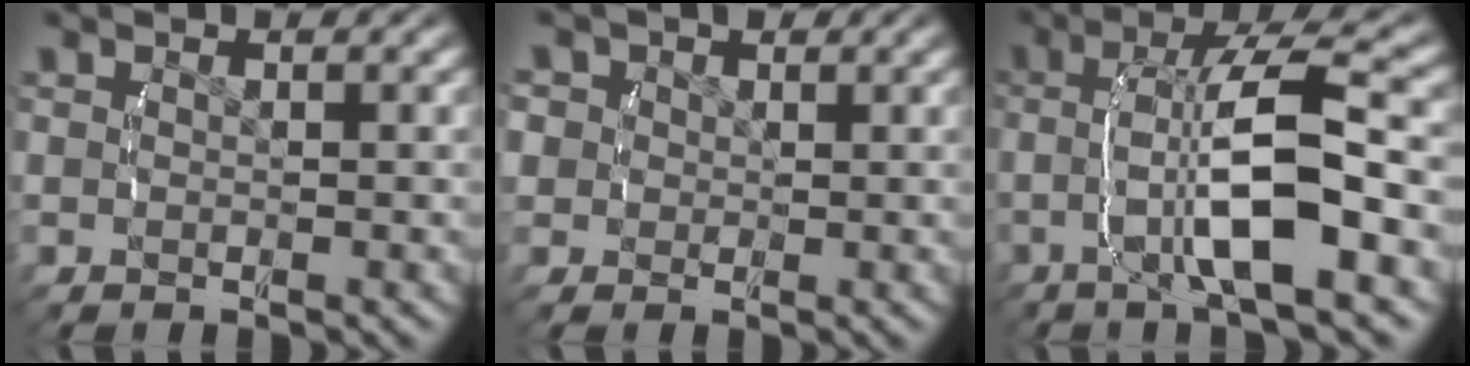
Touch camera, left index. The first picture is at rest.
{"total": 4.2, "force": [0.8, 3.8, 1.5], "torque": [-0.043, -0.006, 0.014]}
{"total": 7.7, "force": [-0.3, 2.1, 7.4], "torque": [-0.134, 0.014, -0.005]}